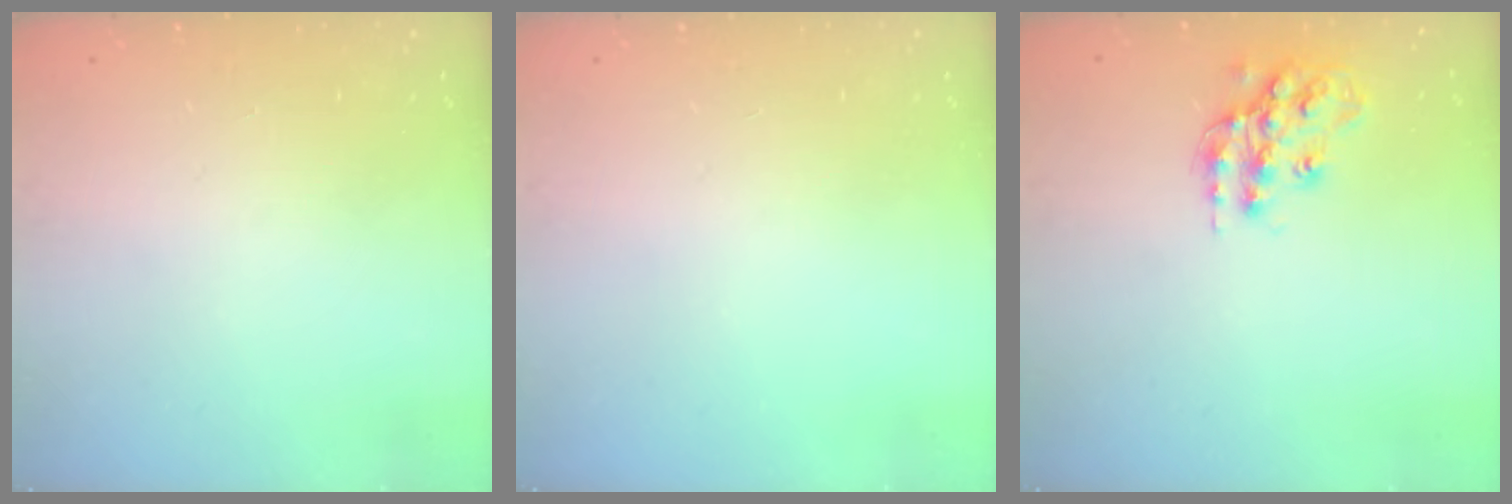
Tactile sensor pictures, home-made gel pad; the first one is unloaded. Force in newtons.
{"total": 0.0}
{"total": 15.0, "press": 15.0, "slide": 1.2}